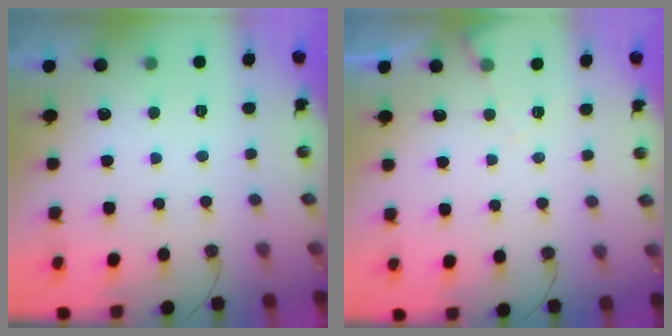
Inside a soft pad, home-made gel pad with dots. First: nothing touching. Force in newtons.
{"total": 5.0, "press": 5.0, "slide": 0.7}